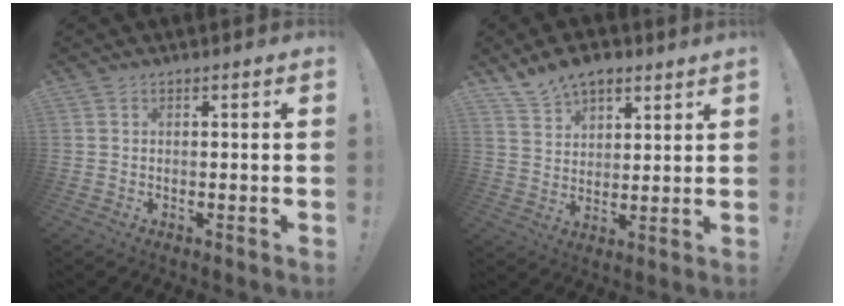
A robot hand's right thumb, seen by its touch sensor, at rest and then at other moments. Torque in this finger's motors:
{"motor_torque": [0.85, 0.92, 0.39, 0.35, 0.06]}